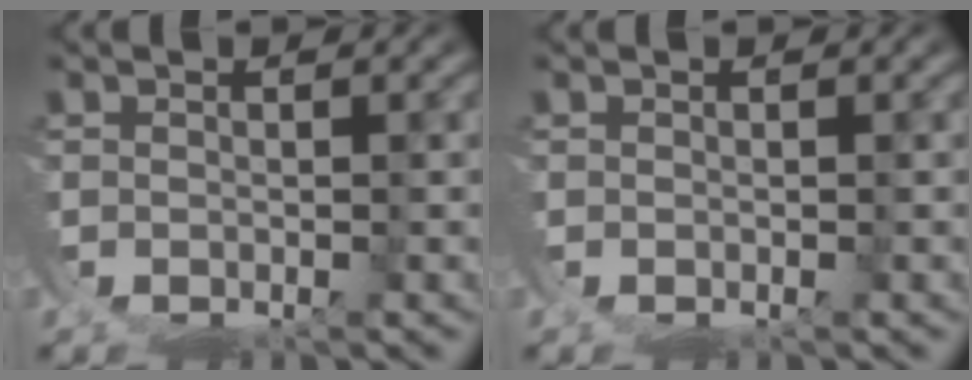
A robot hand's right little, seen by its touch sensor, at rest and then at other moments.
{"total": 0.0}